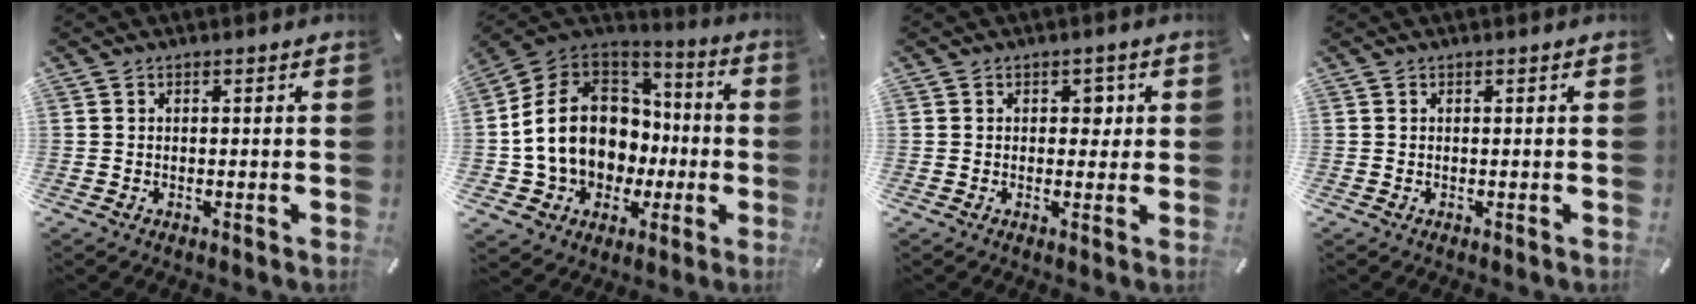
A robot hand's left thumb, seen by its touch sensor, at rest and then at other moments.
{"total": 16.6, "force": [-1.0, 14.6, 7.9], "torque": [-0.168, -0.001, -0.008]}
{"total": 3.1, "force": [0.5, 2.3, 2.1], "torque": [-0.011, -0.005, -0.003]}
{"total": 0.0}